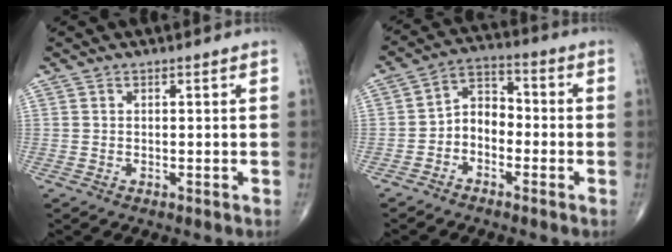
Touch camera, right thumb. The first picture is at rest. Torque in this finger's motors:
{"motor_torque": [-0.10, 0.28, 0.46, 0.02, 0.12]}